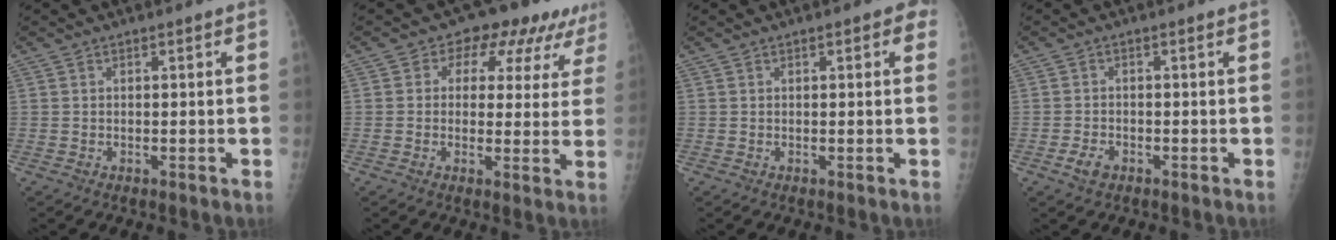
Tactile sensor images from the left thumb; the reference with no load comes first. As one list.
[{"total": 10.5, "force": [5.8, 7.0, 5.2], "torque": [-0.009, -0.011, 0.058]}, {"total": 2.5, "force": [1.0, 1.1, 2.0], "torque": [-0.016, 0.001, 0.008]}, {"total": 2.5, "force": [-1.3, 1.5, 1.5], "torque": [-0.029, 0.003, -0.021]}]